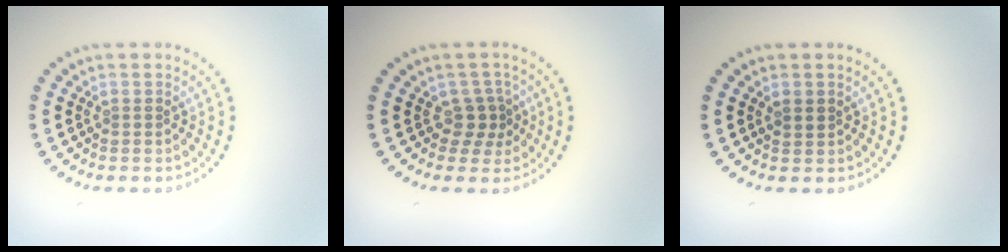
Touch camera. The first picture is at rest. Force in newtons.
{"total": 2.0, "press": 1.5, "slide": 1.3}
{"total": 1.1, "press": 1.0, "slide": 0.5}